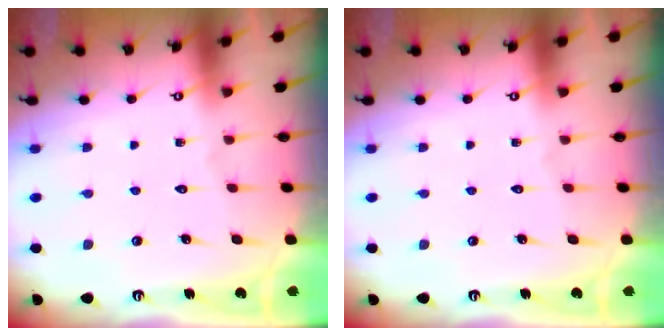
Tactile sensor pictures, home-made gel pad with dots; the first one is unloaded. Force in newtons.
{"total": 0.0}